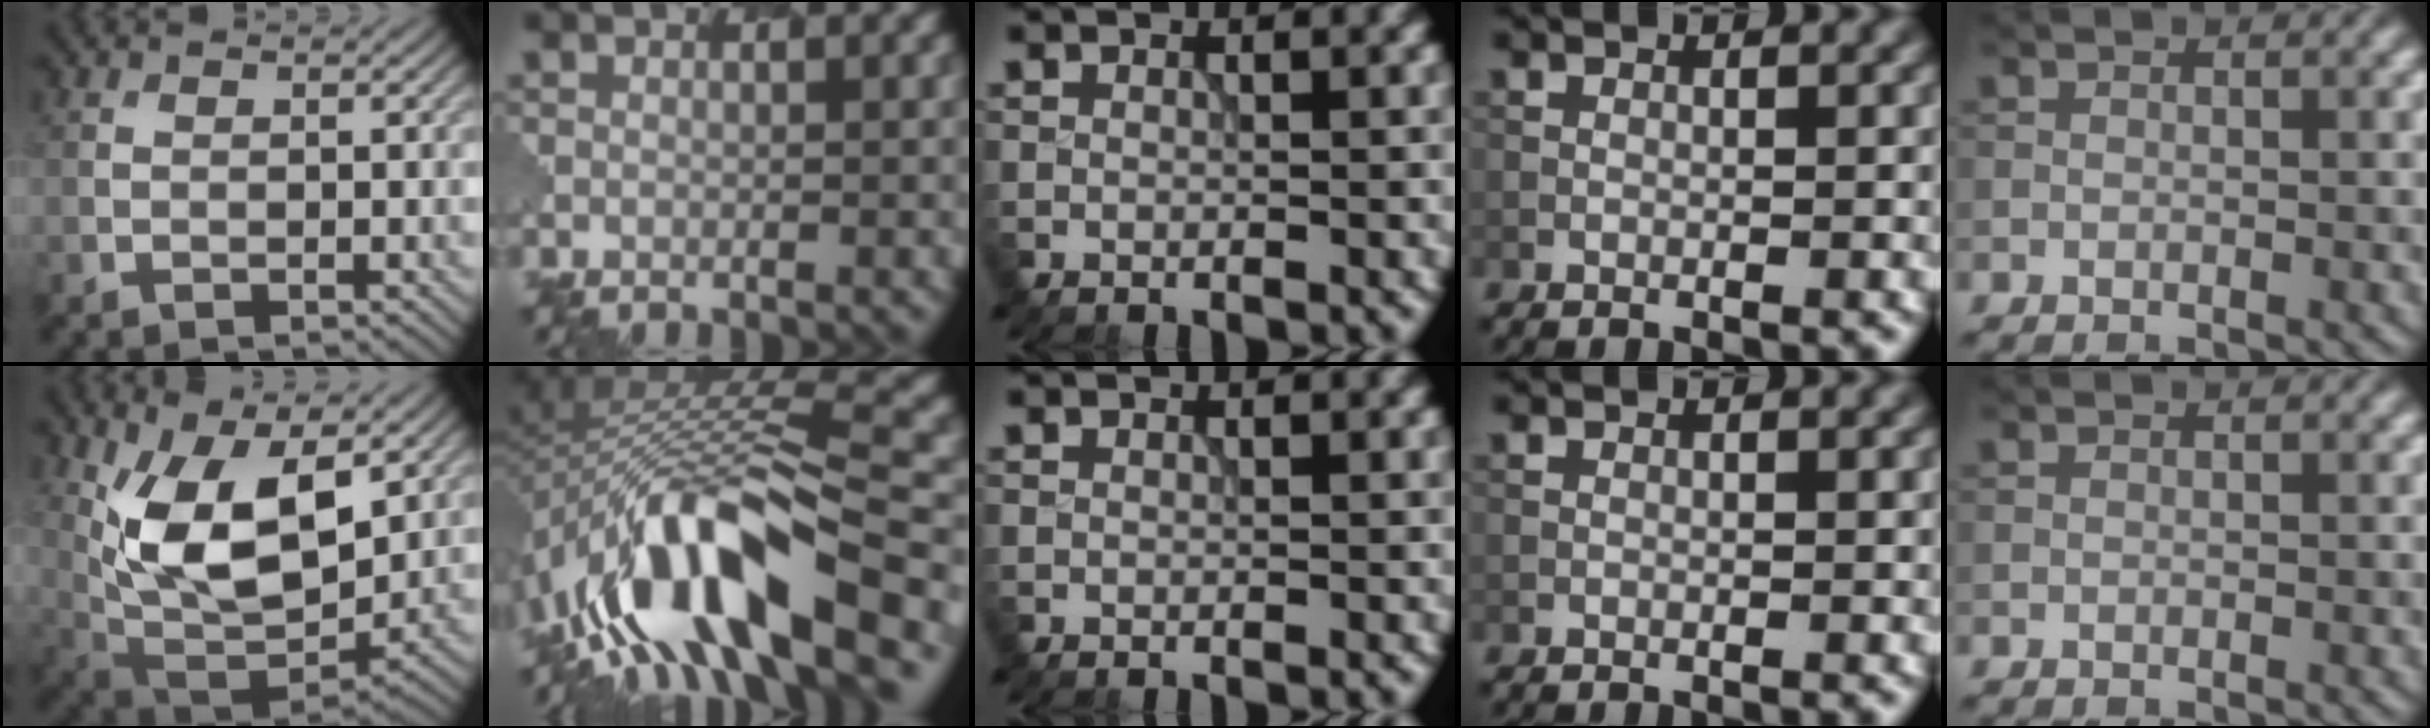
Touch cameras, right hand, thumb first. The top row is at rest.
{"thumb": {"total": 13.3, "force": [4.0, 6.9, 10.7], "torque": [-0.212, -0.013, 0.078]}, "index": {"total": 13.7, "force": [-7.2, 5.2, 10.5], "torque": [-0.181, 0.011, -0.113]}}